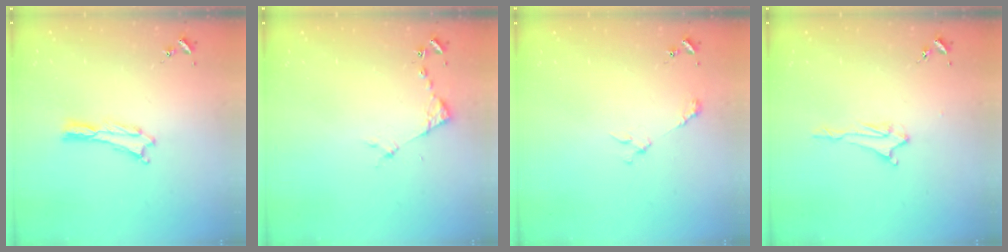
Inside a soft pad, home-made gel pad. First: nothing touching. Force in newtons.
{"total": 3.8, "press": 3.8, "slide": 0.4}
{"total": 3.7, "press": 3.7, "slide": 0.4}
{"total": 2.0, "press": 2.0, "slide": 0.4}